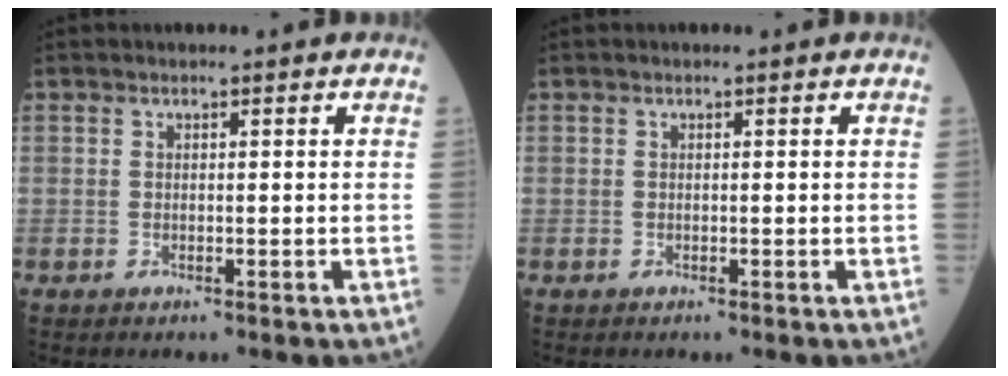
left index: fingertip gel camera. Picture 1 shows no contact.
{"total": 0.0}